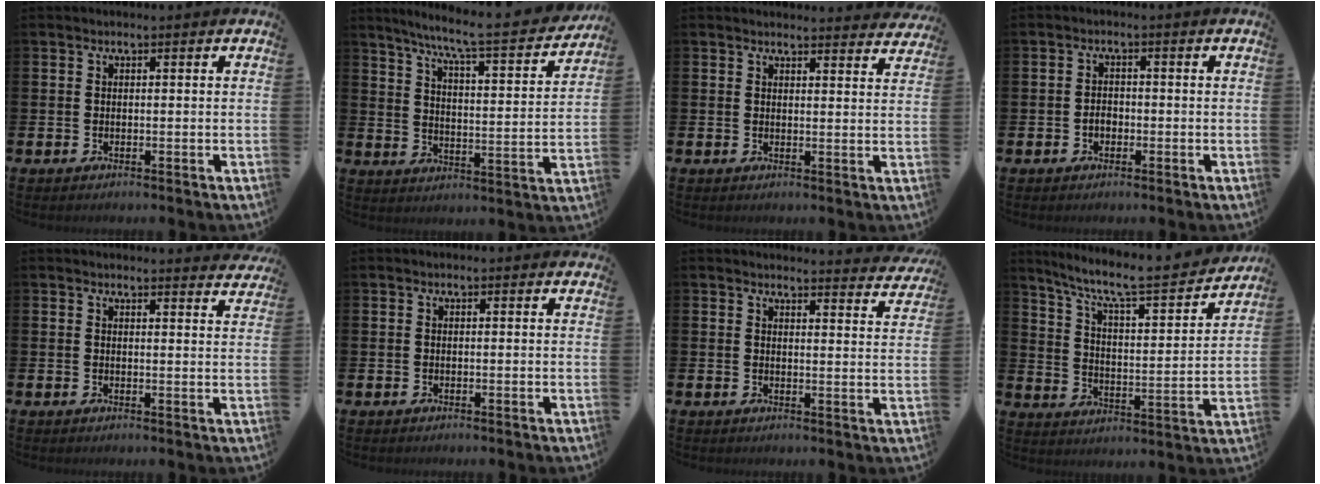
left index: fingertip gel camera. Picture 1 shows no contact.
{"total": 7.3, "force": [6.4, 0.1, 3.6], "torque": [-0.090, -0.052, 0.103]}
{"total": 2.6, "force": [2.6, 0.3, 0.0], "torque": [0.004, -0.018, 0.045]}
{"total": 1.7, "force": [-0.6, 1.3, 0.9], "torque": [-0.008, 0.000, -0.016]}
{"total": 2.2, "force": [2.2, 0.1, -0.1], "torque": [0.007, -0.016, 0.037]}
{"total": 0.6, "force": [0.5, 0.1, 0.1], "torque": [0.008, -0.001, 0.008]}
{"total": 3.1, "force": [3.1, 0.1, 0.1], "torque": [0.009, -0.028, 0.051]}
{"total": 8.6, "force": [7.4, 1.4, 4.2], "torque": [-0.108, -0.053, 0.118]}